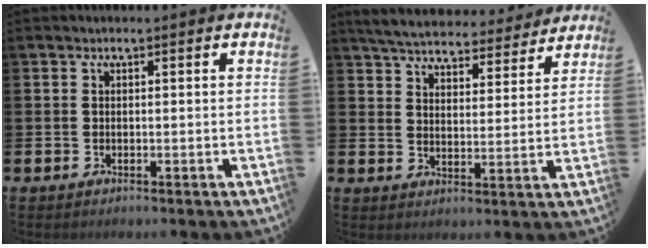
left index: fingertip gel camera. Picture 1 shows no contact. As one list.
[{"total": 5.8, "force": [5.7, 1.0, 1.0], "torque": [-0.043, -0.038, 0.098]}]